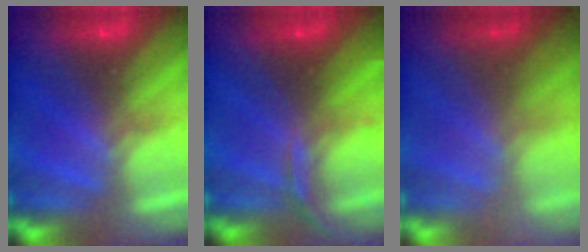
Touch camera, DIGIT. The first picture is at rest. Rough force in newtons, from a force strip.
{"total": 2.7}
{"total": 2.4}